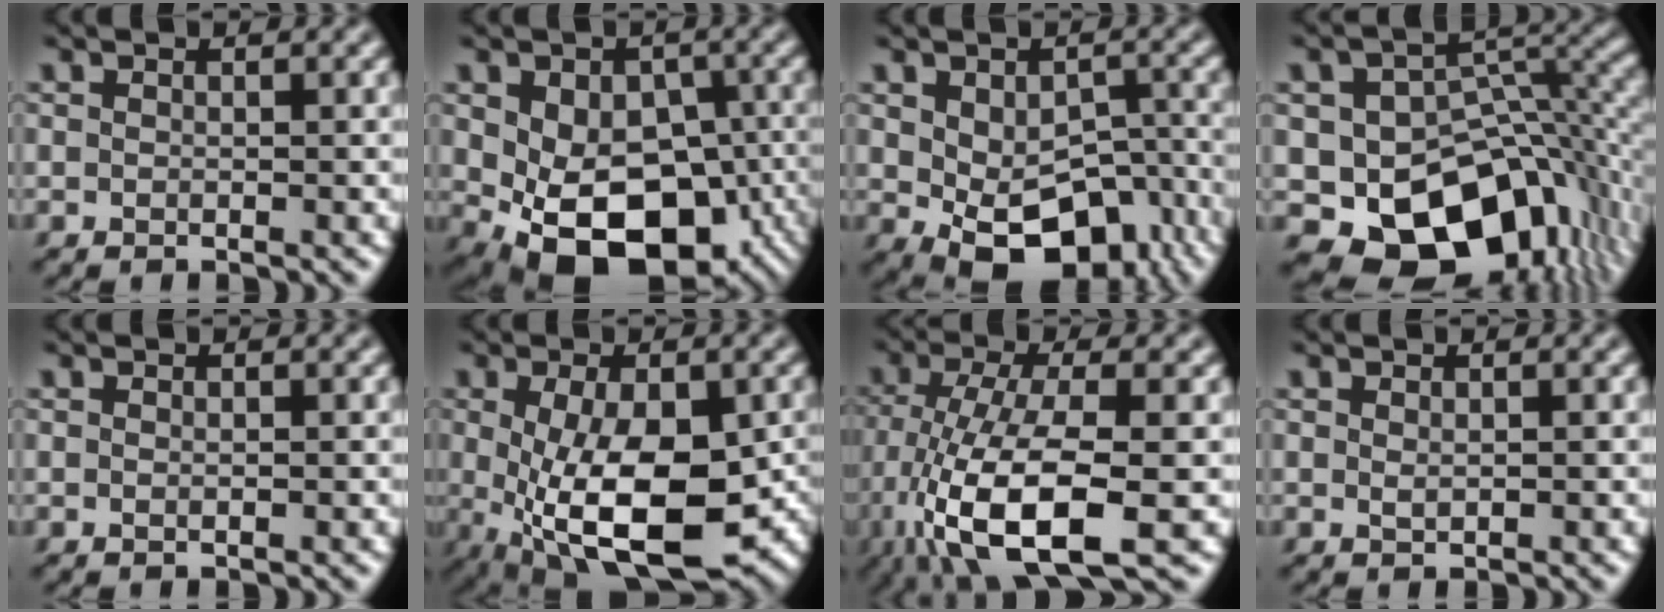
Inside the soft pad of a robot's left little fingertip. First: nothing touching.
{"total": 12.4, "force": [-3.6, 8.2, 8.6], "torque": [-0.111, -0.027, -0.041]}
{"total": 9.6, "force": [-3.4, 5.6, 7.0], "torque": [-0.116, -0.023, -0.039]}
{"total": 13.2, "force": [-5.6, 8.7, 8.2], "torque": [-0.124, -0.021, -0.081]}
{"total": 0.0}
{"total": 11.8, "force": [-2.8, 5.7, 10.0], "torque": [-0.185, -0.041, -0.023]}
{"total": 11.2, "force": [-4.8, 3.6, 9.5], "torque": [-0.197, -0.014, -0.088]}
{"total": 0.5, "force": [0.0, 0.3, 0.4], "torque": [-0.013, -0.001, 0.003]}